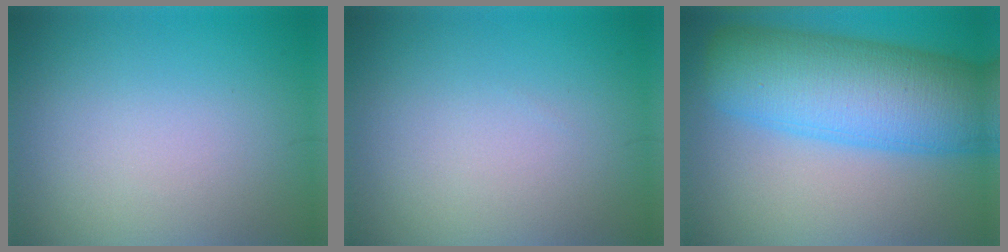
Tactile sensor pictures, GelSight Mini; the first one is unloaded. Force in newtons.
{"total": 0.0}
{"total": 11.9, "press": 11.8, "slide": 0.4}